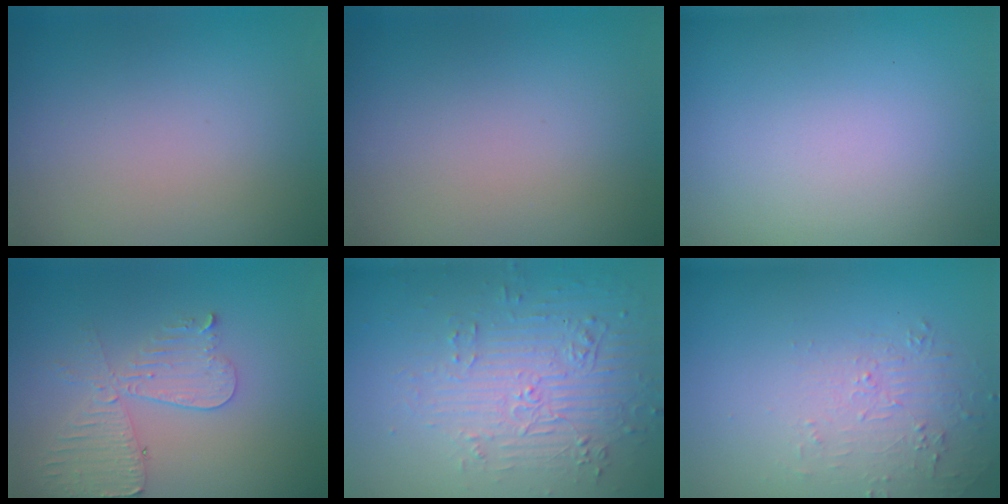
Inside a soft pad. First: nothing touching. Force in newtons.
{"total": 0.0}
{"total": 0.0}
{"total": 4.4, "press": 3.9, "slide": 2.0}
{"total": 4.4, "press": 3.4, "slide": 2.8}
{"total": 1.7, "press": 0.5, "slide": 1.7}